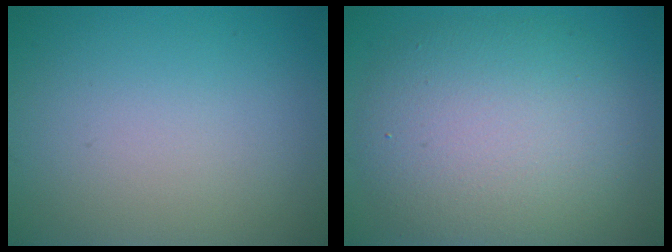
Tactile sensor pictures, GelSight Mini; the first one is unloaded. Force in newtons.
{"total": 8.2, "press": 8.2, "slide": 0.8}